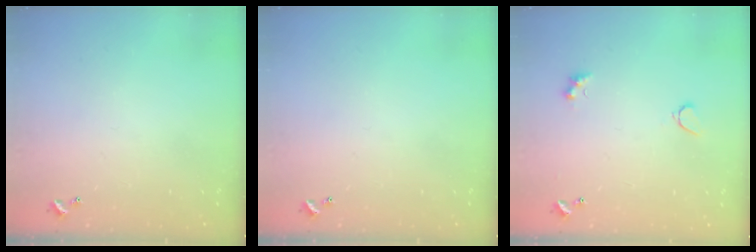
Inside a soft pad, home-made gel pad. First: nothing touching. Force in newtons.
{"total": 0.0}
{"total": 3.5, "press": 3.3, "slide": 0.9}